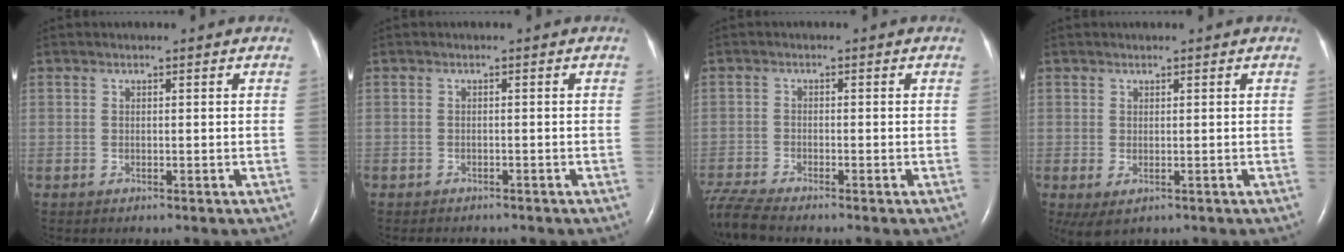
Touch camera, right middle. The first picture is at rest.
{"total": 2.8, "force": [-2.4, 1.1, 0.9], "torque": [-0.015, -0.004, -0.026]}
{"total": 5.1, "force": [-4.7, -0.6, 1.9], "torque": [-0.049, -0.019, -0.093]}
{"total": 2.8, "force": [-0.6, 1.3, 2.5], "torque": [-0.049, -0.007, 0.001]}